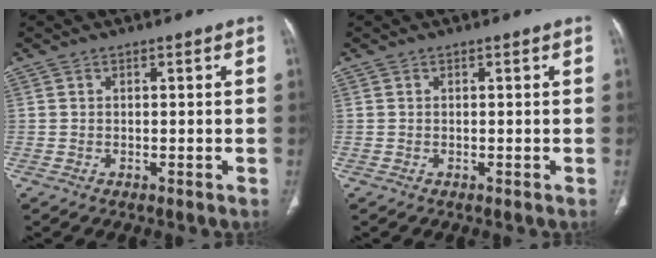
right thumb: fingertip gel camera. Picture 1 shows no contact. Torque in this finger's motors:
{"motor_torque": [0.01, 0.00, -0.02, 0.46, 0.01]}